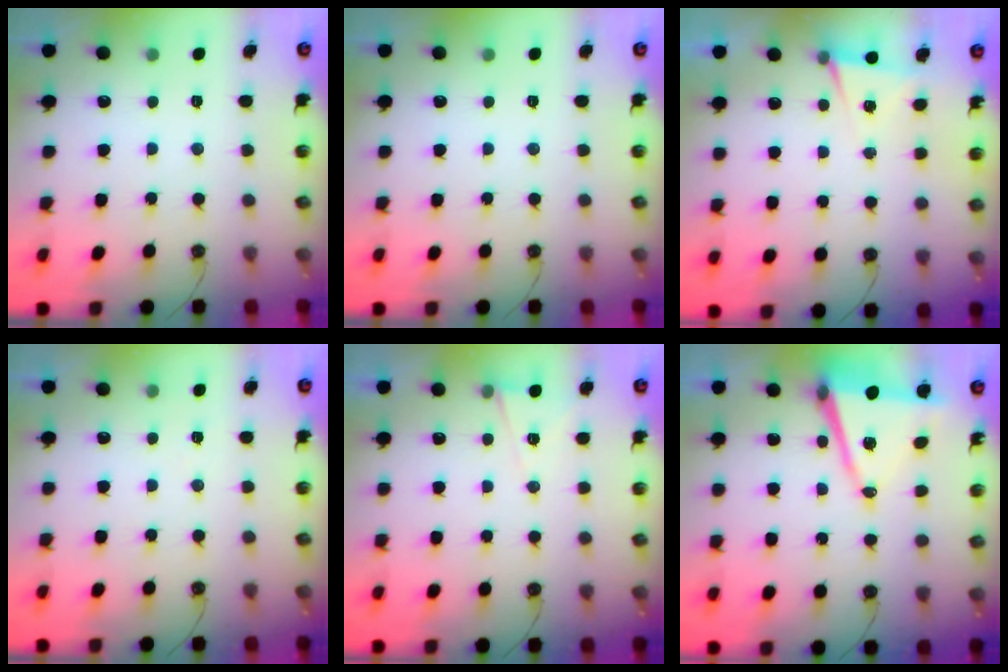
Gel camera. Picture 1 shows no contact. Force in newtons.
{"total": 0.0}
{"total": 4.2, "press": 2.0, "slide": 3.7}
{"total": 4.9, "press": 2.5, "slide": 4.2}
{"total": 5.8, "press": 4.0, "slide": 4.2}
{"total": 11.0, "press": 10.2, "slide": 4.1}